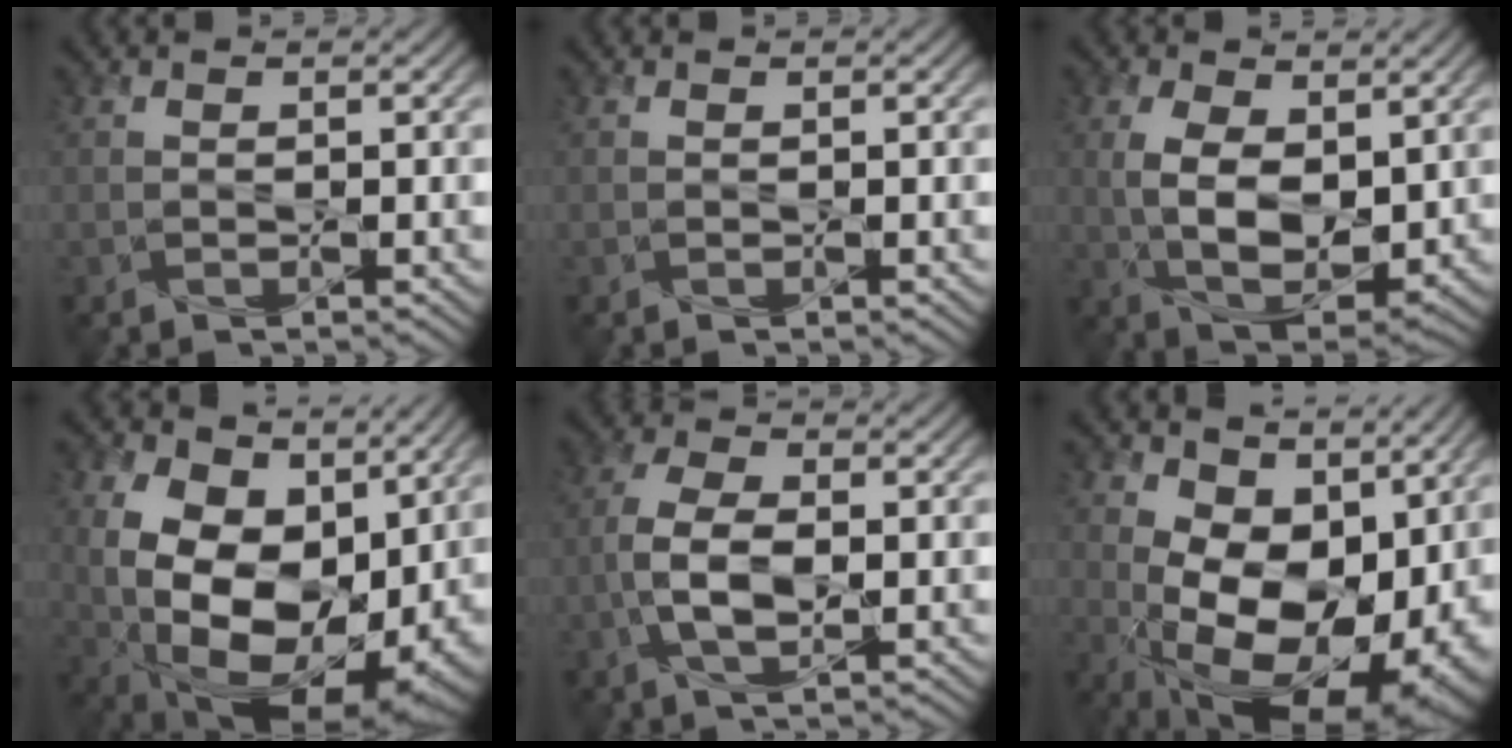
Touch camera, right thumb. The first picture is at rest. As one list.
[{"total": 0.0}, {"total": 8.9, "force": [1.4, 5.1, 7.1], "torque": [-0.157, -0.012, 0.025]}, {"total": 18.9, "force": [1.4, 13.7, 12.9], "torque": [-0.210, -0.016, 0.053]}, {"total": 5.6, "force": [-1.3, 2.8, 4.7], "torque": [-0.113, 0.001, -0.031]}, {"total": 15.9, "force": [0.9, 10.2, 12.1], "torque": [-0.173, -0.023, 0.041]}]